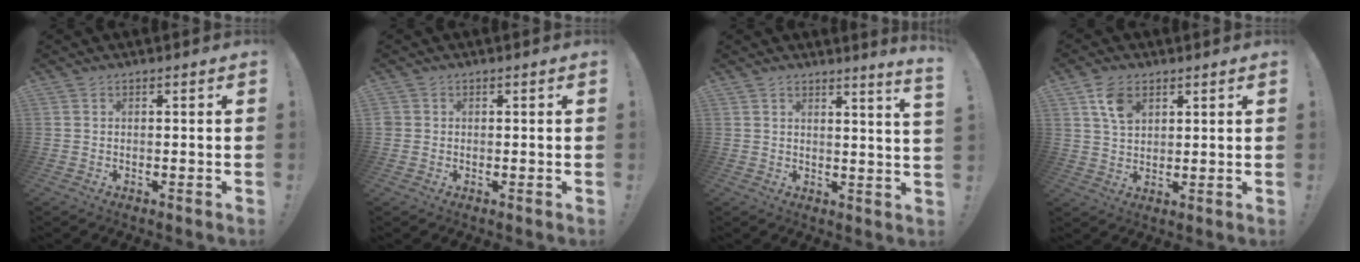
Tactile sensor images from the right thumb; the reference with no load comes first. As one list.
[{"total": 1.4, "force": [0.1, 1.3, 0.5], "torque": [-0.016, 0.005, 0.004]}, {"total": 3.6, "force": [2.3, -1.1, 2.5], "torque": [-0.030, -0.025, 0.034]}, {"total": 7.1, "force": [3.6, 4.5, 4.1], "torque": [-0.074, -0.005, 0.069]}]